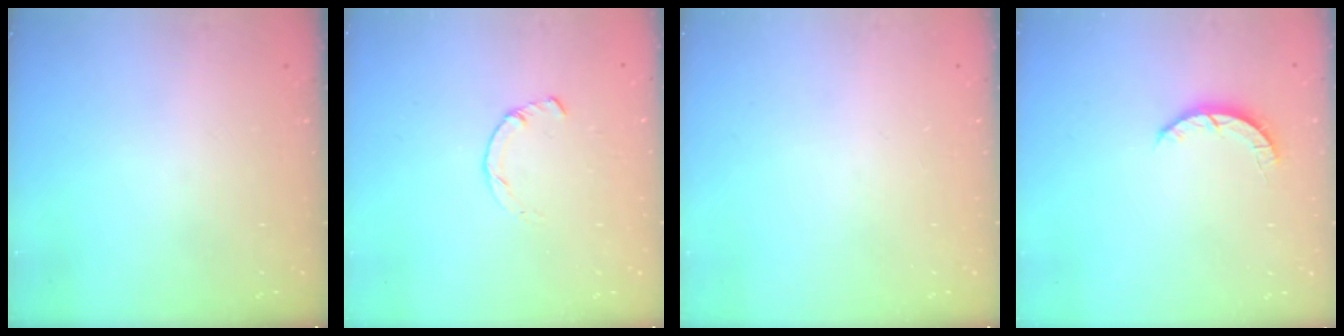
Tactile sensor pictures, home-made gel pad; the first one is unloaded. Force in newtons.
{"total": 2.3, "press": 2.3, "slide": 0.1}
{"total": 0.0}
{"total": 2.7, "press": 2.7, "slide": 0.4}